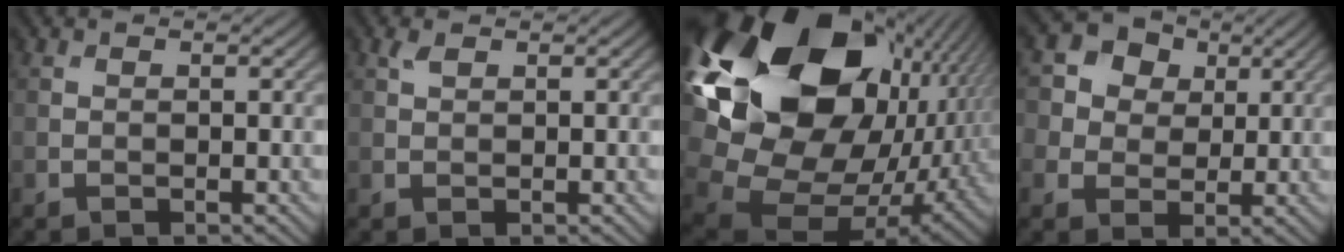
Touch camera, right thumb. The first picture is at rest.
{"total": 1.1, "force": [0.7, 0.5, 0.6], "torque": [-0.019, 0.002, 0.015]}
{"total": 22.0, "force": [6.0, 15.4, 14.5], "torque": [-0.324, -0.014, 0.143]}
{"total": 8.3, "force": [3.2, 7.0, 3.1], "torque": [-0.102, 0.021, 0.050]}